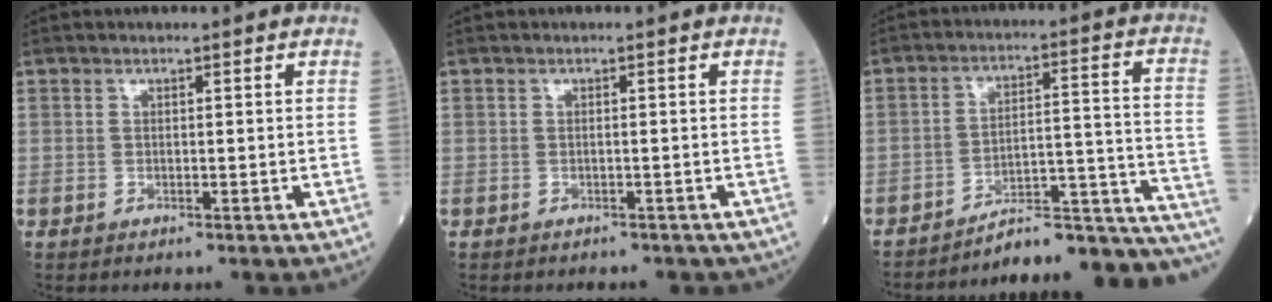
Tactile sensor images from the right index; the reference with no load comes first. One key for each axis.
{"total": 3.5, "fx": -3.0, "fy": 1.5, "fz": 1.0, "tx": -0.015, "ty": 0.000, "tz": -0.031}
{"total": 19.2, "fx": -18.6, "fy": 0.4, "fz": 4.9, "tx": -0.007, "ty": 0.047, "tz": -0.252}